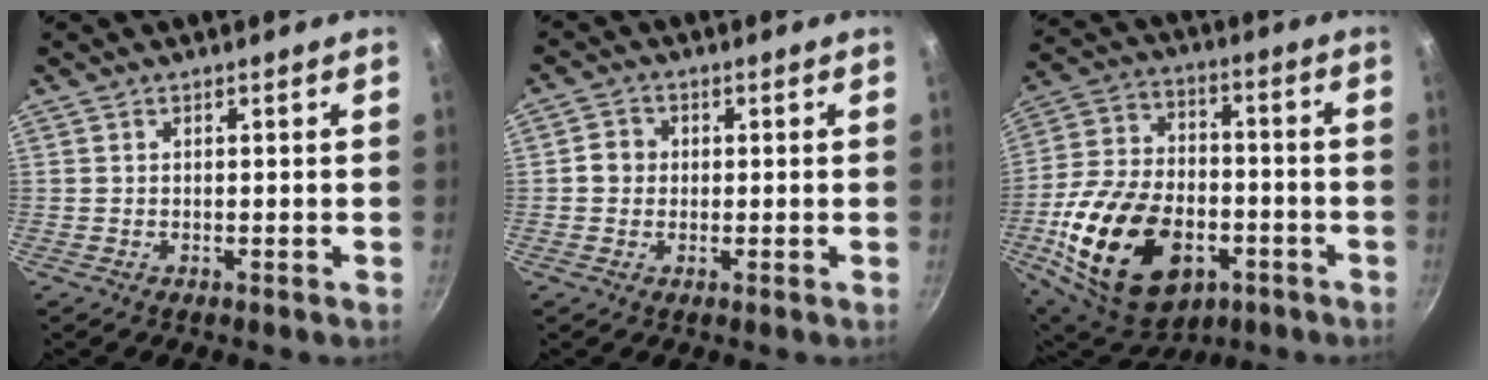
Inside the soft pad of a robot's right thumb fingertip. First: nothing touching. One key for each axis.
{"total": 3.3, "fx": -0.1, "fy": 3.1, "fz": 1.2, "tx": -0.003, "ty": 0.007, "tz": -0.008}
{"total": 25.8, "fx": -8.4, "fy": 16.4, "fz": 18.1, "tx": -0.321, "ty": 0.027, "tz": -0.131}